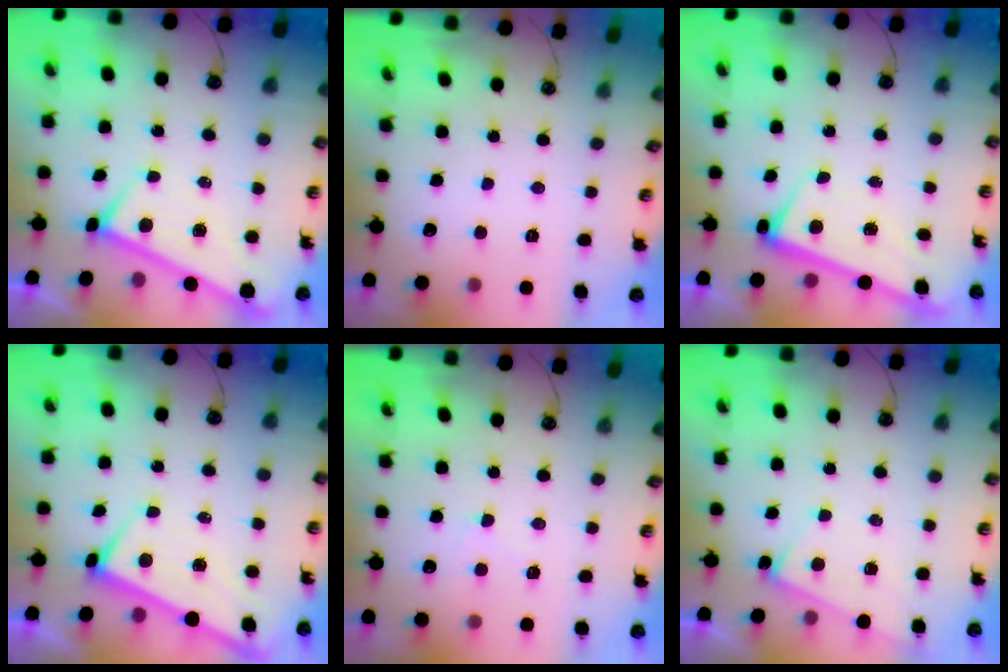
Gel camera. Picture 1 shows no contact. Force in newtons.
{"total": 0.0}
{"total": 2.8, "press": 2.8, "slide": 0.4}
{"total": 1.3, "press": 1.2, "slide": 0.3}
{"total": 0.9, "press": 0.9, "slide": 0.4}
{"total": 4.2, "press": 4.1, "slide": 0.3}